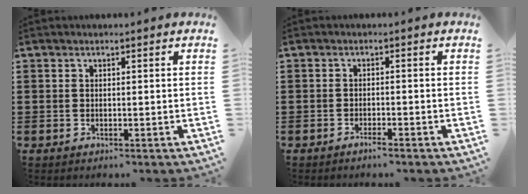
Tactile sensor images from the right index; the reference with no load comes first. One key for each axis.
{"total": 1.4, "fx": -1.2, "fy": 0.0, "fz": 0.7, "tx": -0.012, "ty": -0.001, "tz": -0.023}